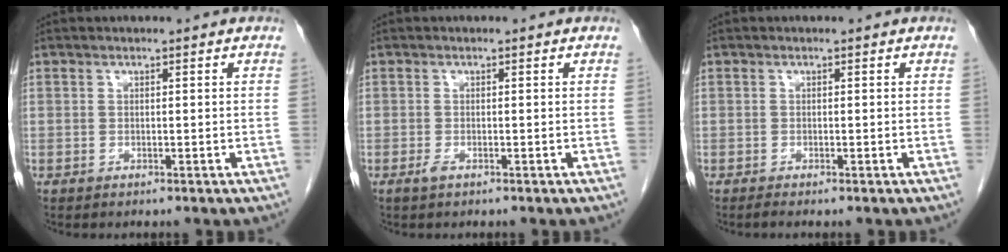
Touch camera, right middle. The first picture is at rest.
{"total": 0.9, "force": [-0.5, 0.2, 0.7], "torque": [-0.014, -0.001, -0.009]}
{"total": 0.6, "force": [-0.4, -0.1, 0.4], "torque": [-0.010, -0.002, -0.009]}